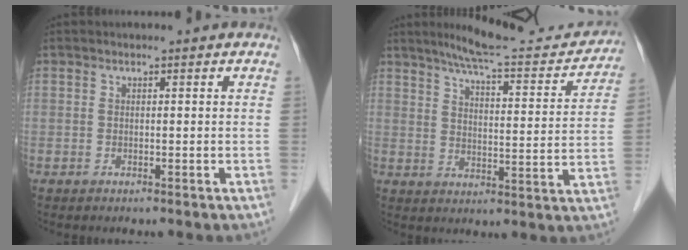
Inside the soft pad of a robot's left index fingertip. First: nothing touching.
{"total": 15.7, "force": [14.6, 1.9, 5.6], "torque": [-0.078, -0.019, 0.191]}